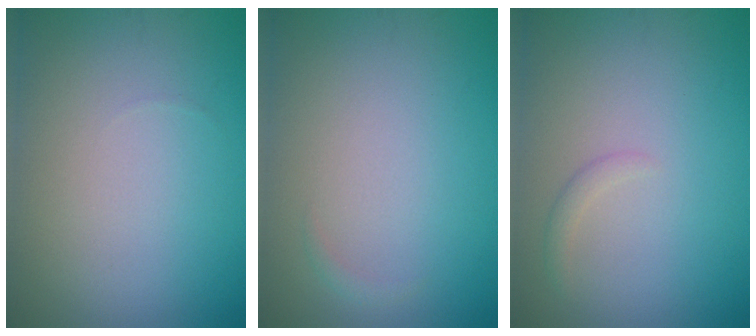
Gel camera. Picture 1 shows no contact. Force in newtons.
{"total": 0.5, "press": 0.5, "slide": 0.0}
{"total": 0.8, "press": 0.8, "slide": 0.0}